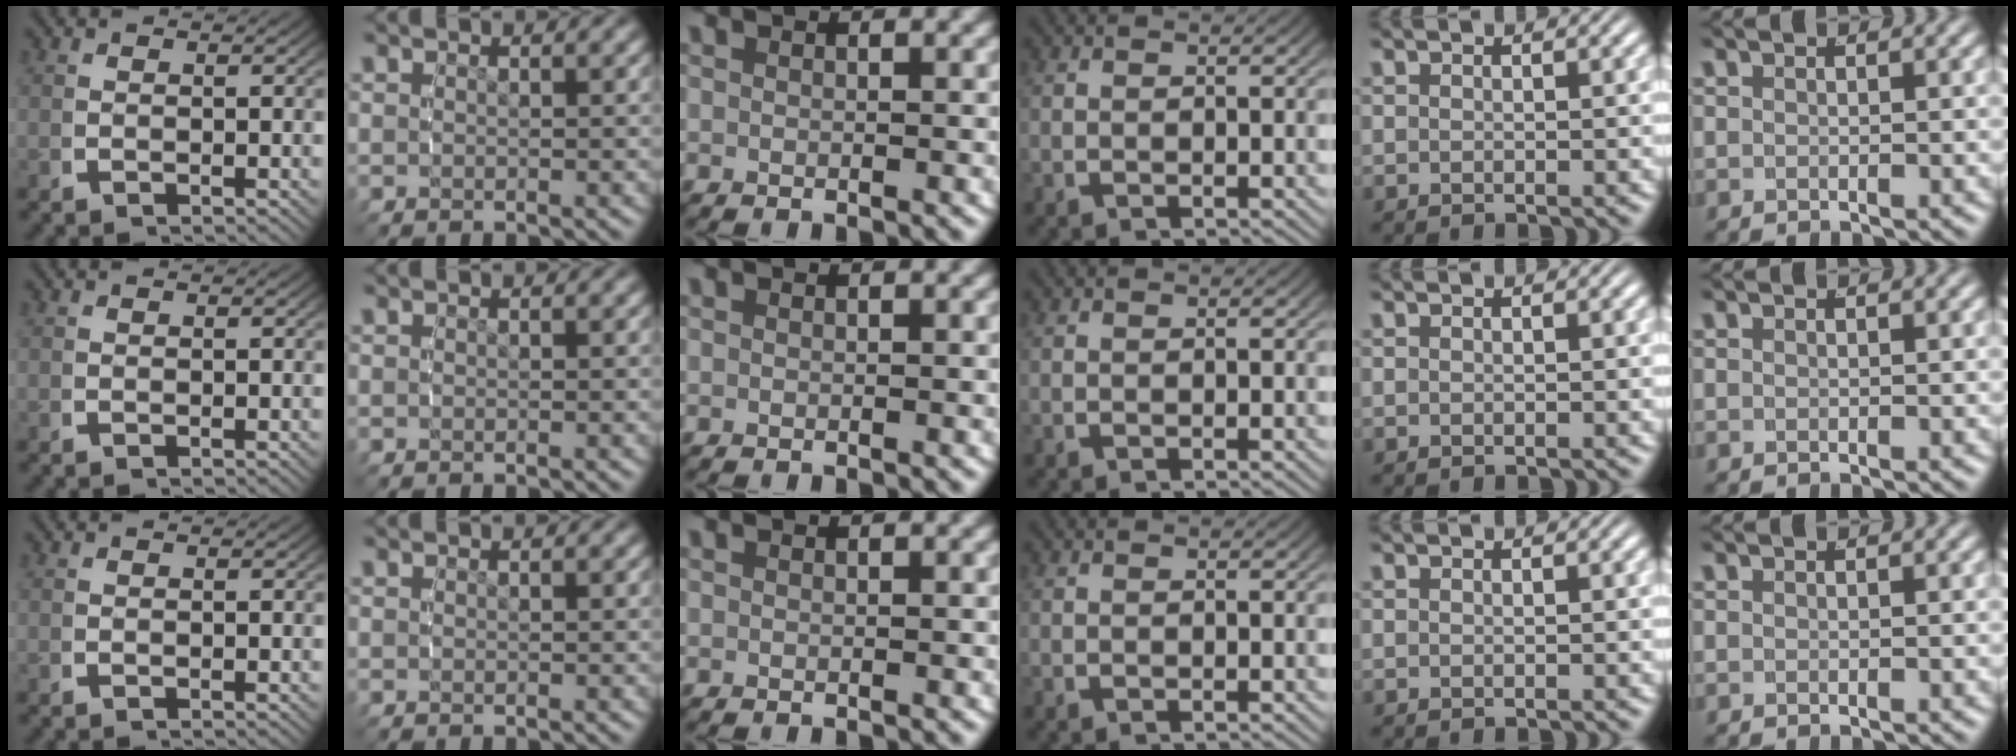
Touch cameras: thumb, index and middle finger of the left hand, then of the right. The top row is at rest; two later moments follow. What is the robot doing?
{"motion": "reach", "object": "calculator"}